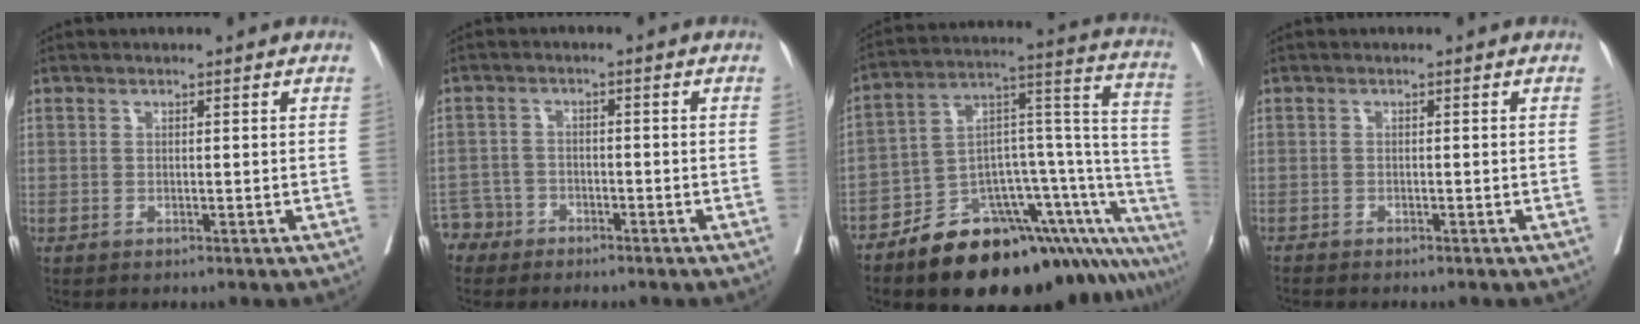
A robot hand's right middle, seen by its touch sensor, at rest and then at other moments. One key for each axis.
{"total": 3.8, "fx": -2.9, "fy": 2.3, "fz": -0.8, "tx": 0.011, "ty": 0.006, "tz": -0.059}
{"total": 26.2, "fx": -19.4, "fy": 7.1, "fz": 16.2, "tx": -0.112, "ty": 0.051, "tz": -0.273}
{"total": 1.5, "fx": -1.4, "fy": 0.2, "fz": 0.5, "tx": -0.014, "ty": -0.003, "tz": -0.021}